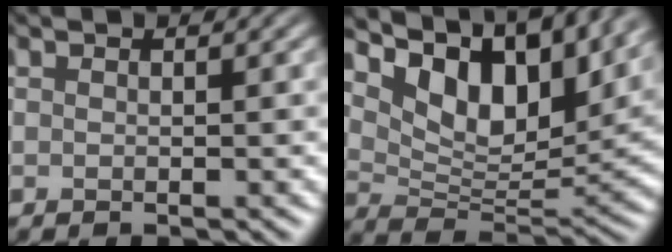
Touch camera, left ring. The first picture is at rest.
{"total": 11.0, "force": [7.0, 5.1, 6.7], "torque": [-0.118, 0.004, 0.126]}